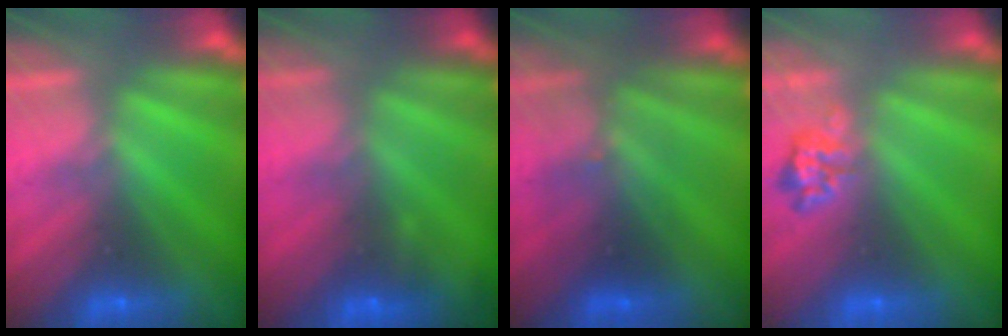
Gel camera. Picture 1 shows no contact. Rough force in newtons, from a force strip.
{"total": 4.6}
{"total": 2.8}
{"total": 2.3}